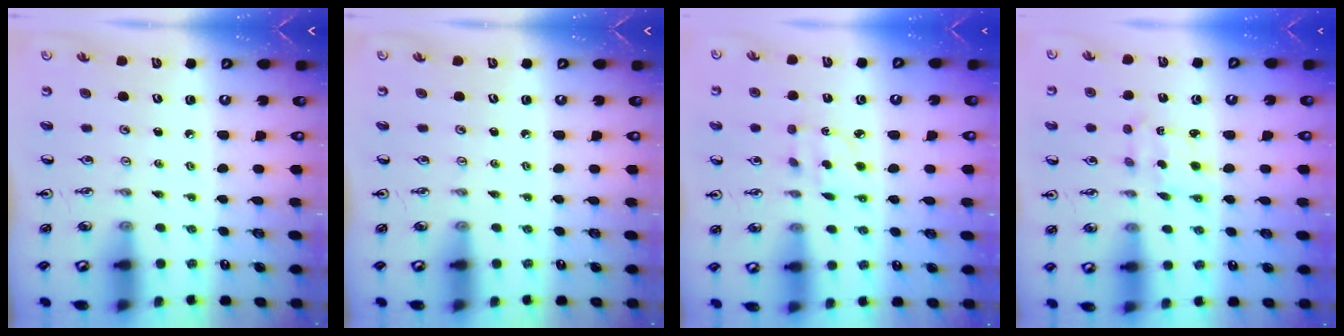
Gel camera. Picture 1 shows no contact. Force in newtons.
{"total": 0.0}
{"total": 2.6, "press": 2.6, "slide": 0.1}
{"total": 2.3, "press": 2.2, "slide": 0.7}